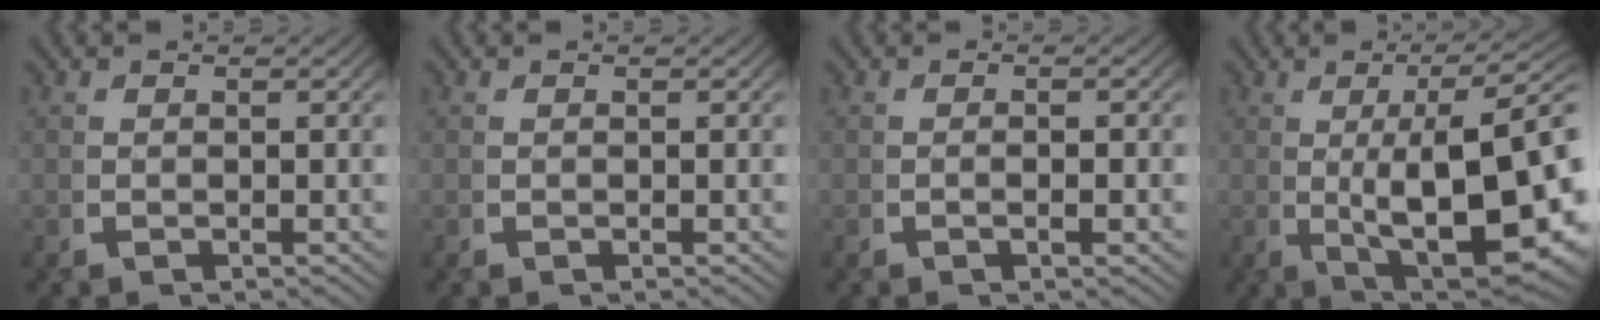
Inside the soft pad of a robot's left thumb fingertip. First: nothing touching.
{"total": 0.0}
{"total": 1.0, "force": [-0.2, 0.1, 1.0], "torque": [-0.018, 0.000, -0.005]}
{"total": 13.6, "force": [-2.0, 6.3, 11.9], "torque": [-0.194, -0.044, 0.006]}